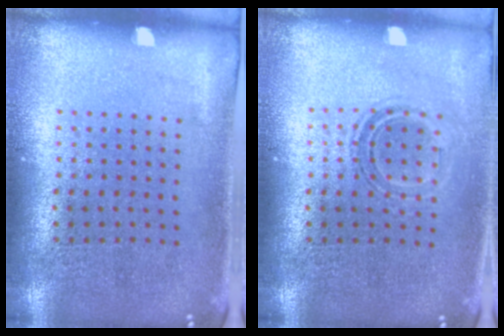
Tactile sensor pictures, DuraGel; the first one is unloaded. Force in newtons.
{"total": 1.2, "press": 1.0, "slide": 0.7}